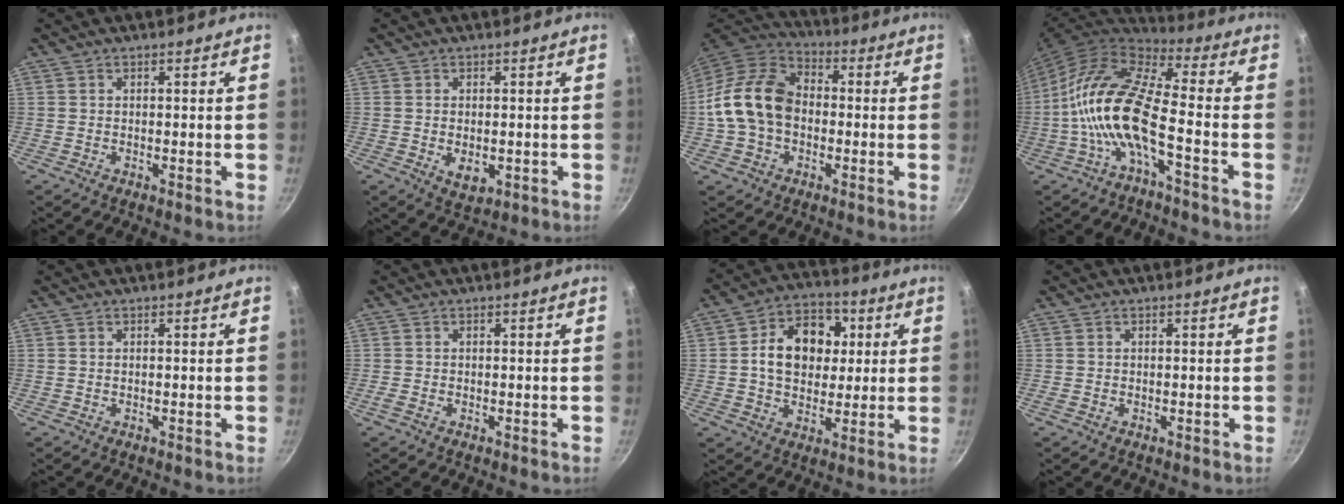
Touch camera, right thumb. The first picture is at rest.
{"total": 4.4, "force": [-0.7, 2.7, 3.3], "torque": [-0.050, -0.011, -0.005]}
{"total": 15.4, "force": [-0.9, 11.4, 10.3], "torque": [-0.170, 0.035, -0.030]}
{"total": 15.4, "force": [-4.2, 5.1, 13.9], "torque": [-0.271, 0.043, -0.096]}
{"total": 0.0}
{"total": 0.7, "force": [-0.3, 0.5, 0.5], "torque": [-0.012, 0.000, -0.008]}
{"total": 14.2, "force": [2.3, 10.8, 8.9], "torque": [-0.102, 0.012, 0.026]}
{"total": 0.0}